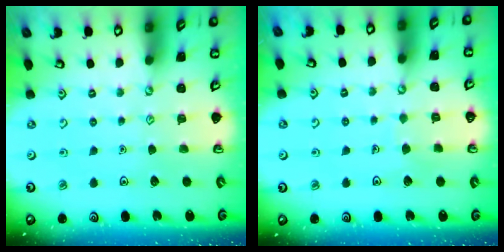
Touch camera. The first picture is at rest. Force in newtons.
{"total": 2.7, "press": 2.7, "slide": 0.1}